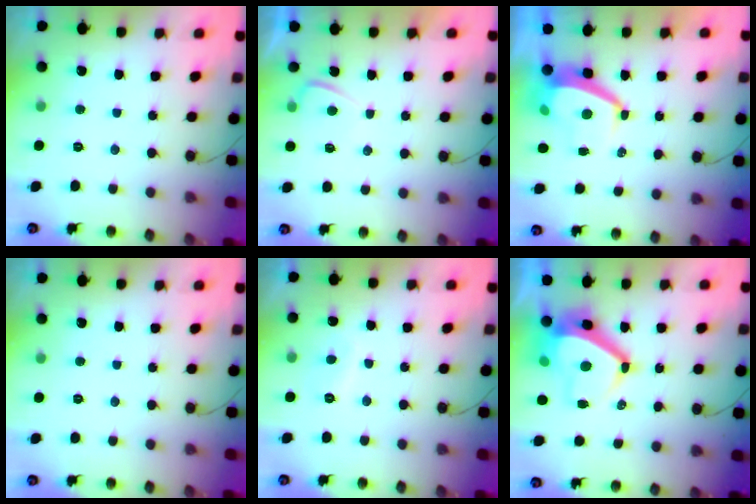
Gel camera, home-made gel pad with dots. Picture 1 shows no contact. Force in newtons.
{"total": 1.0, "press": 0.8, "slide": 0.5}
{"total": 4.3, "press": 4.3, "slide": 0.5}
{"total": 0.0}
{"total": 2.5, "press": 2.3, "slide": 0.8}
{"total": 10.9, "press": 10.7, "slide": 1.7}